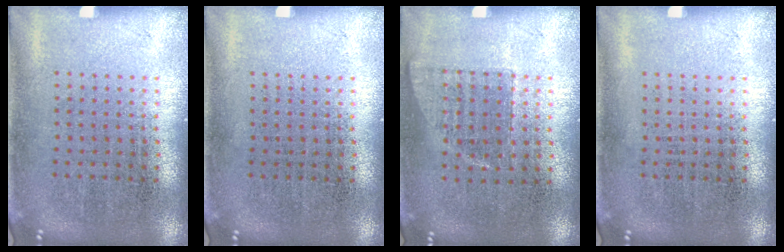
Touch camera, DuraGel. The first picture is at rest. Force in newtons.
{"total": 0.0}
{"total": 0.7, "press": 0.7, "slide": 0.2}
{"total": 0.0}